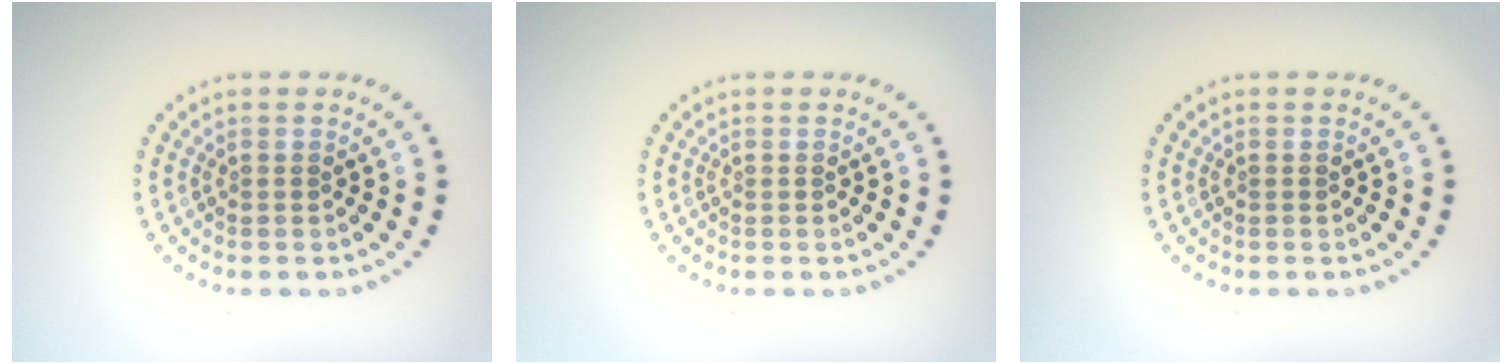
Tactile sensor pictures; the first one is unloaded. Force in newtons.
{"total": 0.0}
{"total": 0.0}